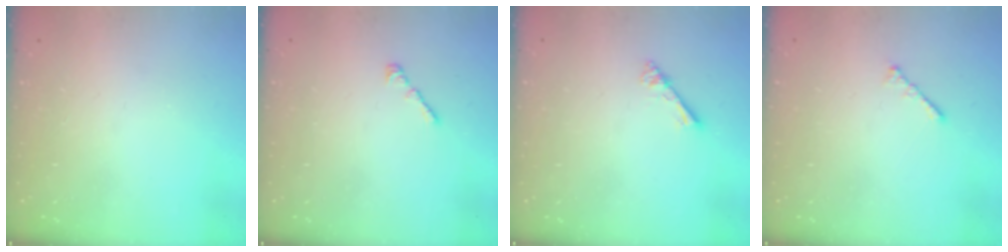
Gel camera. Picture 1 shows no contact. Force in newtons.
{"total": 2.2, "press": 2.1, "slide": 0.6}
{"total": 1.8, "press": 1.8, "slide": 0.1}
{"total": 1.7, "press": 1.6, "slide": 0.5}